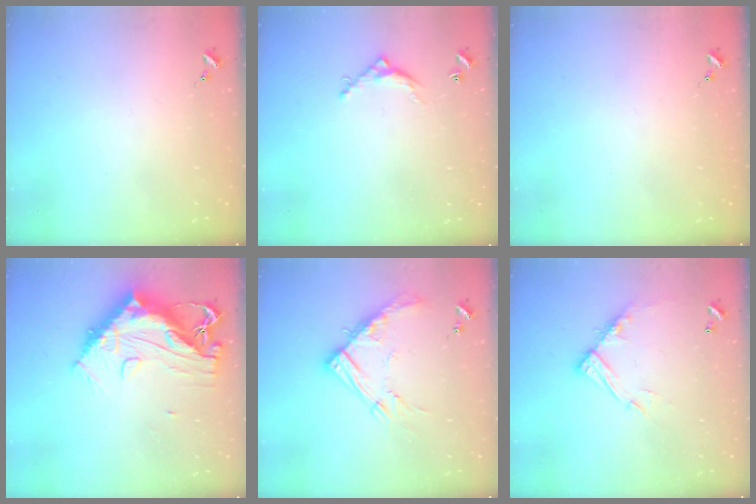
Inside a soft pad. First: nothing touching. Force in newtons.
{"total": 6.0, "press": 6.0, "slide": 0.3}
{"total": 0.0}
{"total": 16.4, "press": 16.3, "slide": 1.5}
{"total": 15.1, "press": 15.1, "slide": 1.5}
{"total": 12.8, "press": 12.8, "slide": 1.0}